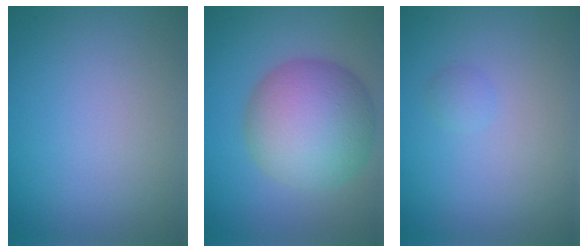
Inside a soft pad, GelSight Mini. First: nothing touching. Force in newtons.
{"total": 9.4, "press": 9.3, "slide": 0.4}
{"total": 0.8, "press": 0.8, "slide": 0.0}